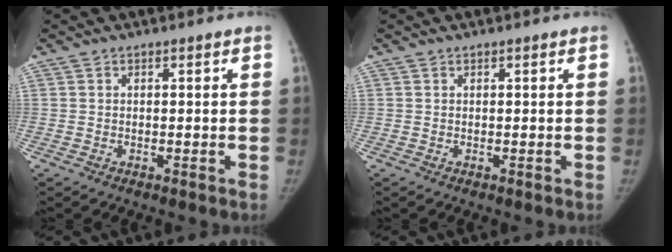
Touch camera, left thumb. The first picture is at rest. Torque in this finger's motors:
{"motor_torque": [0.02, 0.02, 0.26, -0.03, 0.04]}